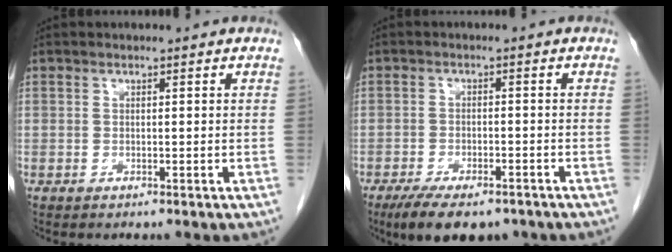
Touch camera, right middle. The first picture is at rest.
{"total": 9.7, "force": [-7.2, 3.6, 5.5], "torque": [-0.085, -0.009, -0.109]}